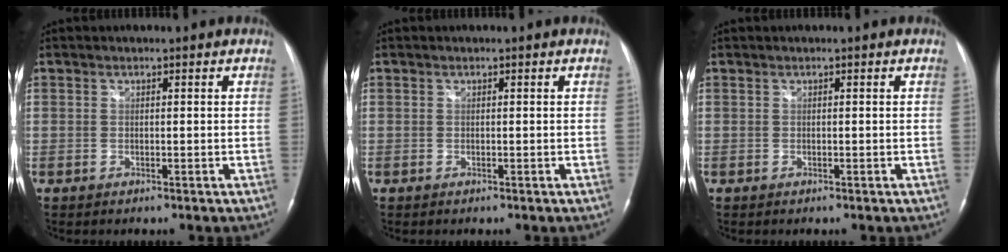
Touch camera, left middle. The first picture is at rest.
{"total": 0.0}
{"total": 0.0}